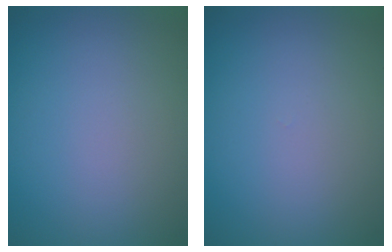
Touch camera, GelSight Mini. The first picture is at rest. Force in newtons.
{"total": 0.0}